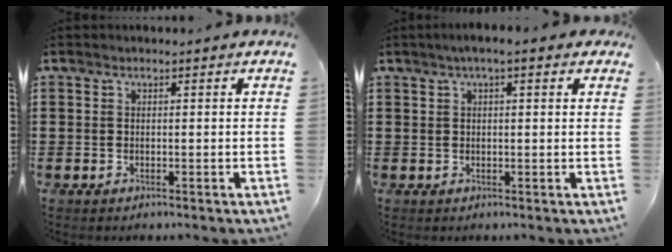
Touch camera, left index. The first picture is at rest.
{"total": 2.7, "force": [1.4, 0.4, 2.2], "torque": [-0.045, 0.006, 0.024]}